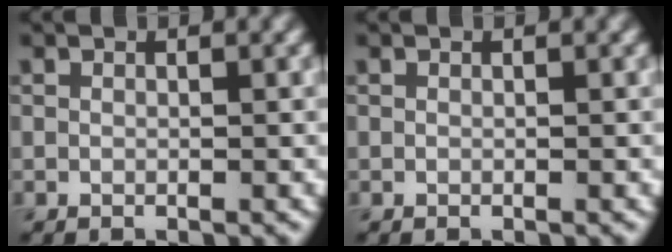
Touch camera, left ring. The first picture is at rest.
{"total": 0.0}